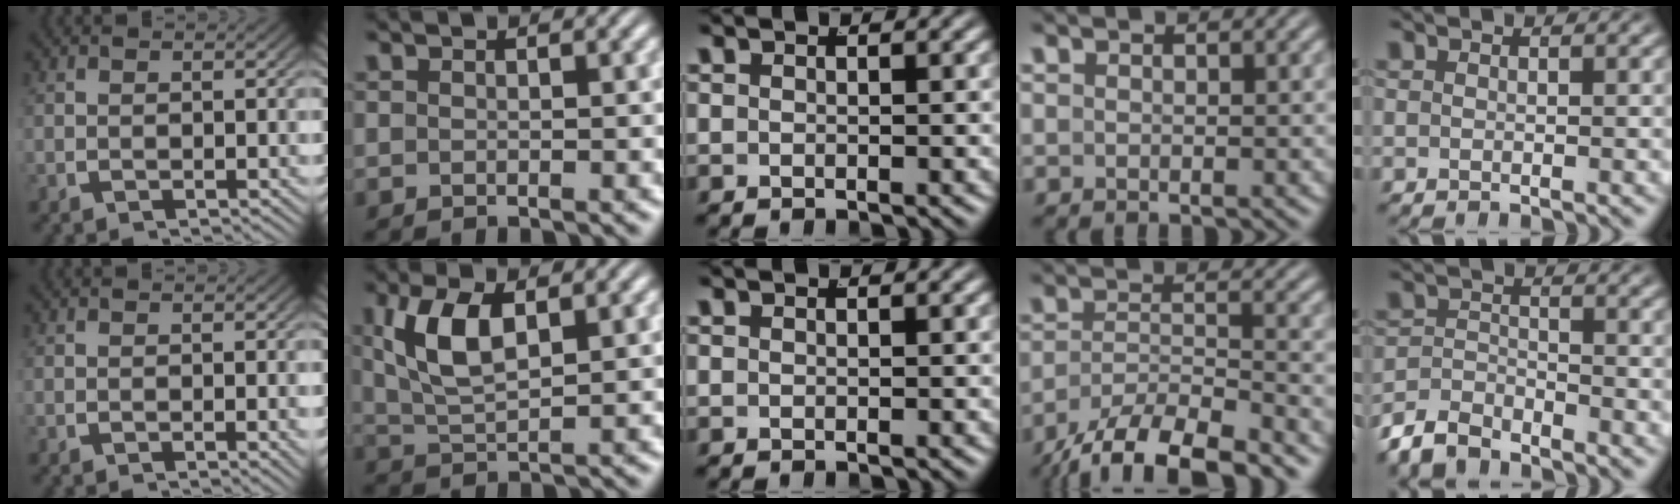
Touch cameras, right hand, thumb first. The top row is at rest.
{"thumb": {"total": 0.7, "force": [0.0, 0.0, 0.7], "torque": [-0.011, 0.000, 0.001]}, "index": {"total": 5.5, "force": [1.5, 2.9, 4.5], "torque": [-0.105, -0.012, 0.037]}, "ring": {"total": 8.8, "force": [-6.4, 4.0, 4.4], "torque": [-0.077, -0.023, -0.094]}, "little": {"total": 4.1, "force": [-3.6, 1.6, 1.2], "torque": [-0.019, -0.009, -0.064]}}